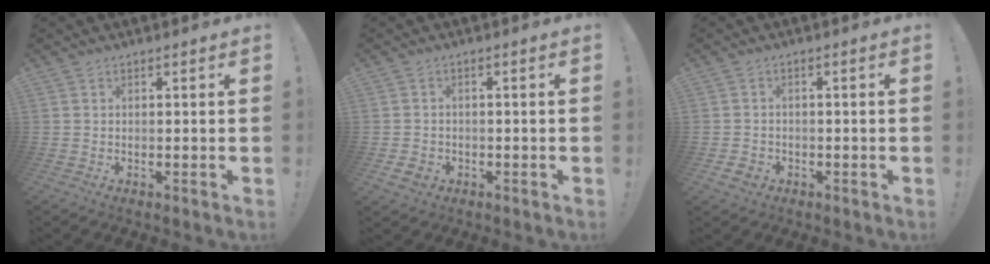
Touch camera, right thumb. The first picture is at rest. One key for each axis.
{"total": 3.8, "fx": -1.6, "fy": 2.9, "fz": 1.8, "tx": -0.031, "ty": 0.000, "tz": -0.030}
{"total": 3.3, "fx": -1.7, "fy": 2.4, "fz": 1.4, "tx": -0.025, "ty": 0.003, "tz": -0.029}